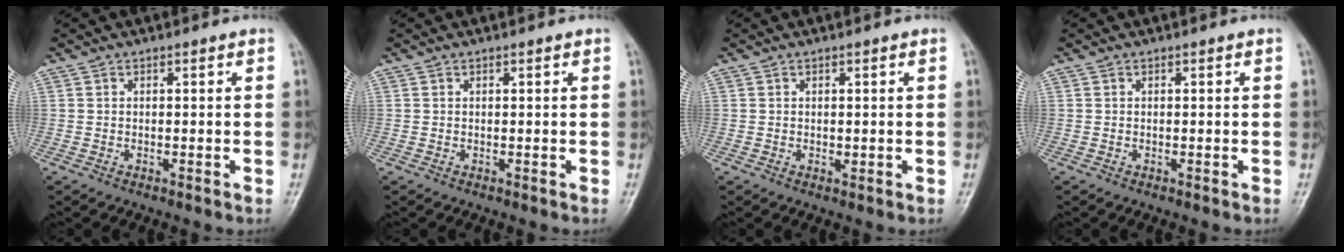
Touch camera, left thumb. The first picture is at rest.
{"total": 0.0}
{"total": 0.6, "force": [0.2, 0.4, 0.4], "torque": [-0.005, -0.002, 0.003]}
{"total": 0.0}